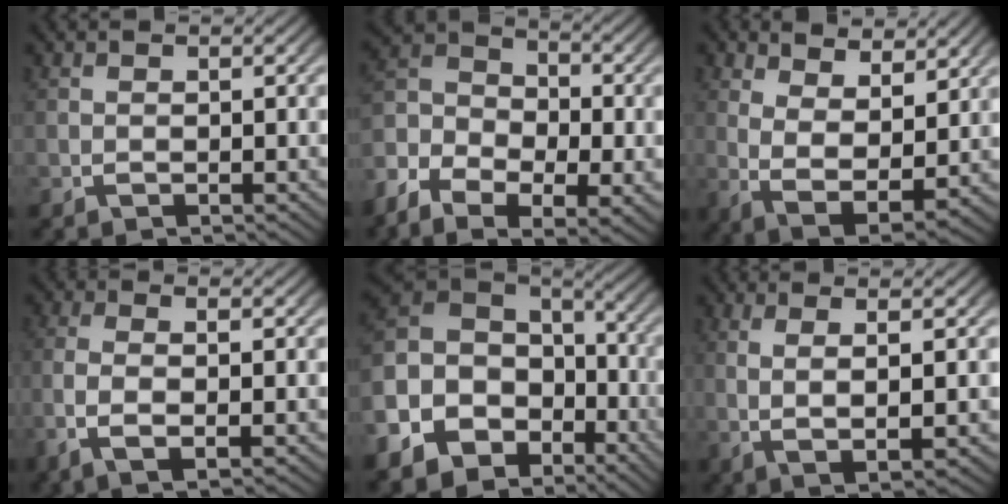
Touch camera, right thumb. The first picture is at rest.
{"total": 9.0, "force": [-0.8, 6.6, 6.2], "torque": [-0.122, -0.023, -0.018]}
{"total": 6.9, "force": [0.0, 4.6, 5.1], "torque": [-0.118, -0.047, 0.023]}
{"total": 4.6, "force": [-0.6, 2.0, 4.1], "torque": [-0.099, -0.010, -0.003]}
{"total": 12.7, "force": [-1.6, 10.4, 7.2], "torque": [-0.170, -0.039, -0.008]}
{"total": 6.1, "force": [0.5, 2.4, 5.6], "torque": [-0.113, -0.008, 0.020]}